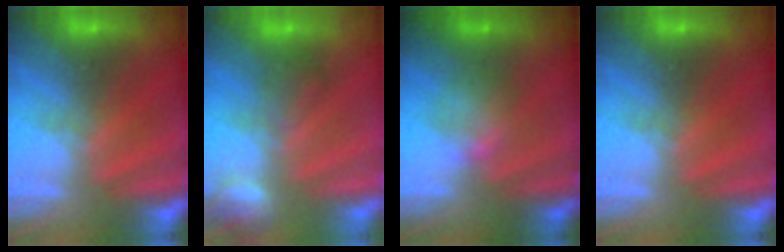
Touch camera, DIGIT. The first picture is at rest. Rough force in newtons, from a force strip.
{"total": 2.7}
{"total": 2.1}
{"total": 0.0}